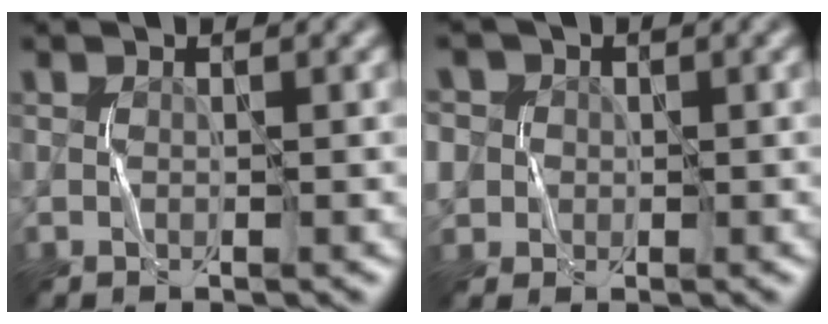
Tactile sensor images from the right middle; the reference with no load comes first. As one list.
[{"total": 5.3, "force": [1.8, 4.7, 1.7], "torque": [-0.047, 0.022, 0.013]}]